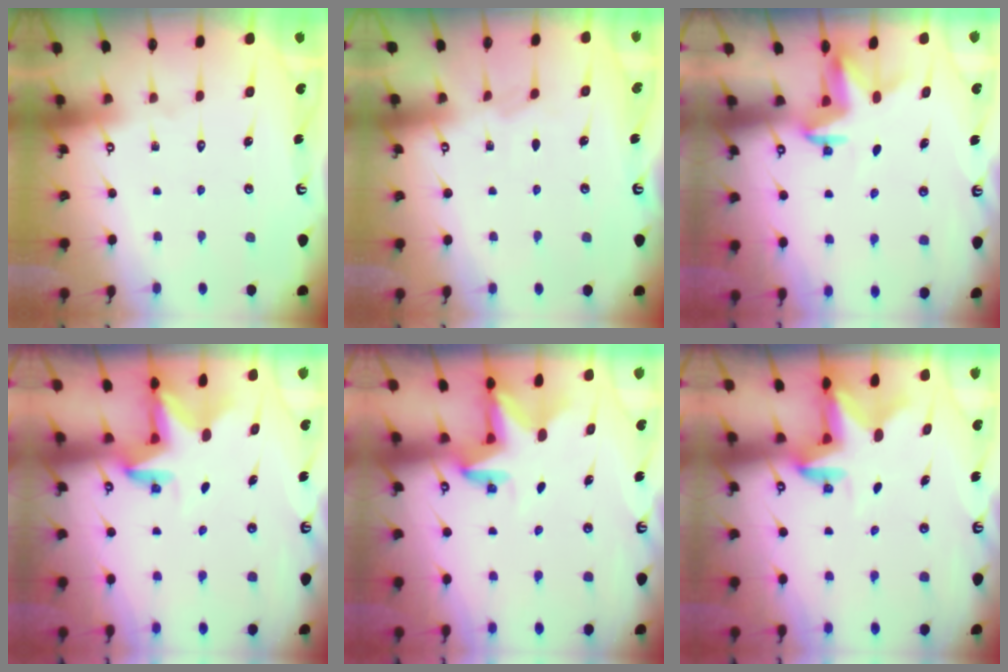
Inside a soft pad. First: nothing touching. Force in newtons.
{"total": 2.6, "press": 2.5, "slide": 0.5}
{"total": 3.2, "press": 3.2, "slide": 0.2}
{"total": 2.8, "press": 2.8, "slide": 0.3}
{"total": 2.9, "press": 2.9, "slide": 0.1}
{"total": 2.4, "press": 2.4, "slide": 0.4}